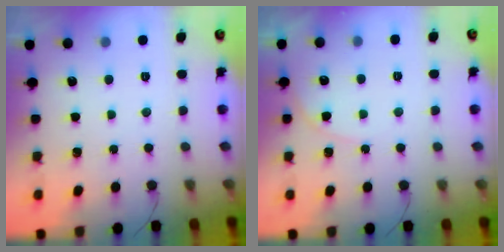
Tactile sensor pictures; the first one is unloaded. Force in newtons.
{"total": 4.0, "press": 3.9, "slide": 0.3}